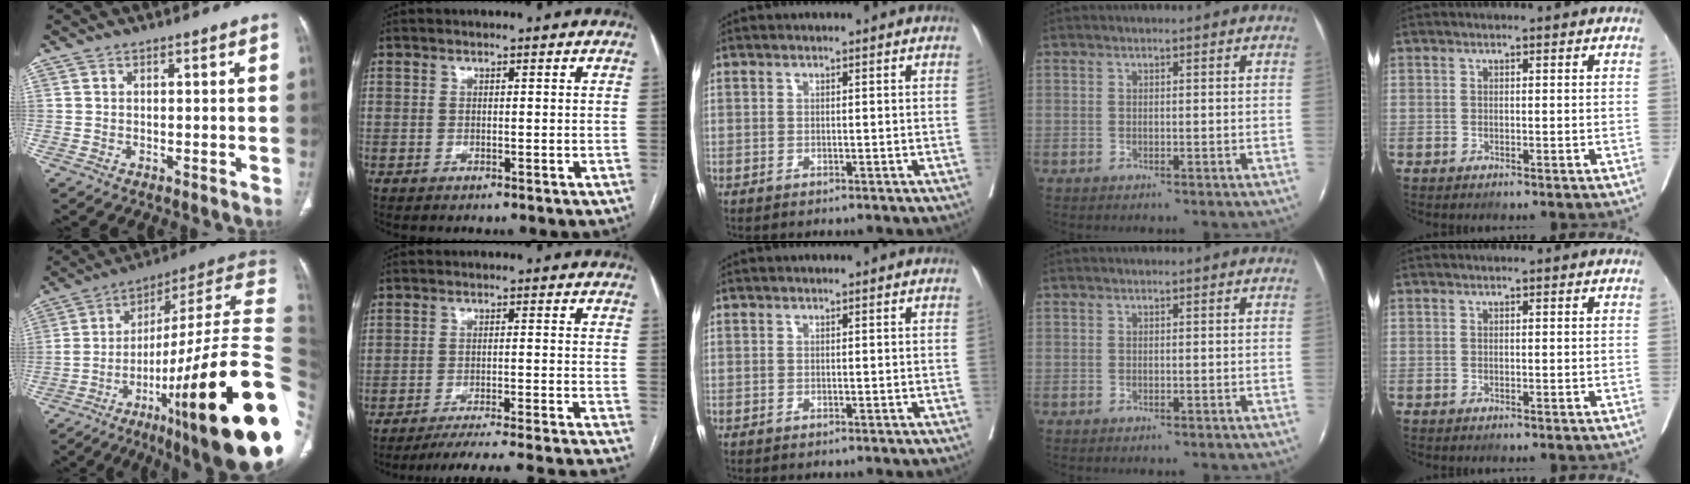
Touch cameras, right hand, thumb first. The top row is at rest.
{"thumb": {"total": 33.9, "force": [-9.7, 6.2, 31.9], "torque": [-0.377, 0.066, -0.152]}, "index": {"total": 20.5, "force": [-19.4, -1.5, 6.3], "torque": [-0.050, -0.030, -0.251]}}